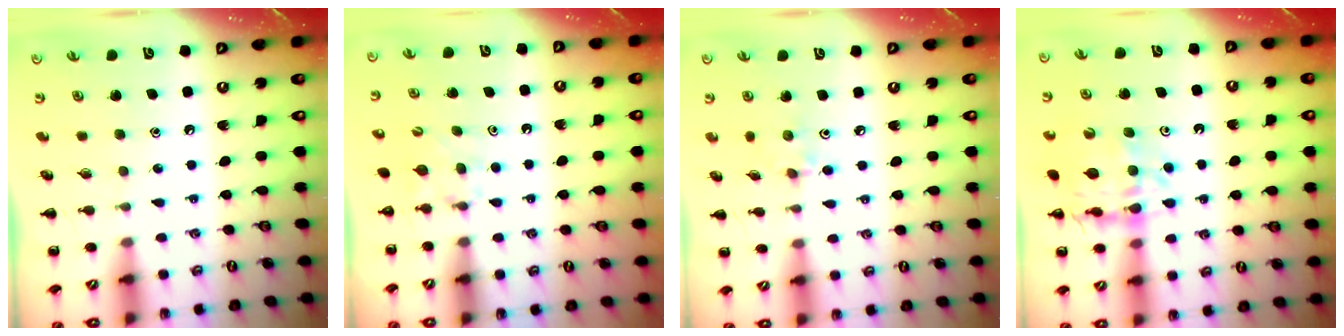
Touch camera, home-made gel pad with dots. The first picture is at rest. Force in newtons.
{"total": 5.2, "press": 4.9, "slide": 1.4}
{"total": 2.2, "press": 2.1, "slide": 0.6}
{"total": 13.0, "press": 12.6, "slide": 3.1}